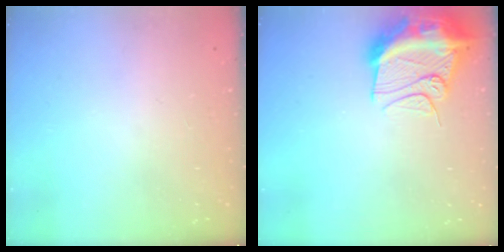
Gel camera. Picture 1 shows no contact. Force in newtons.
{"total": 15.8, "press": 15.7, "slide": 1.6}